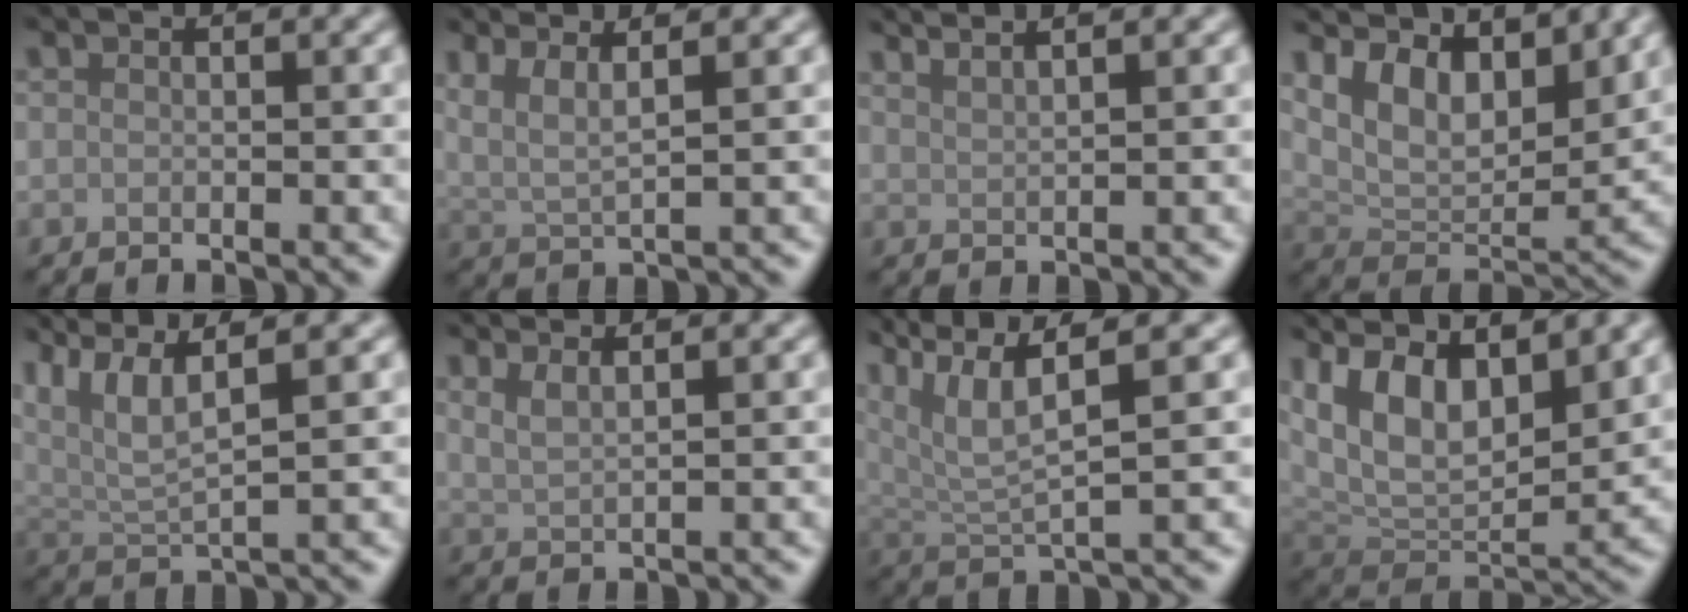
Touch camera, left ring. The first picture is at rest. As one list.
[{"total": 4.0, "force": [2.4, 0.9, 3.0], "torque": [-0.059, 0.007, 0.037]}, {"total": 4.1, "force": [3.3, 1.3, 2.2], "torque": [-0.008, 0.024, 0.019]}, {"total": 7.5, "force": [4.2, 3.5, 5.1], "torque": [-0.093, -0.009, 0.075]}, {"total": 6.4, "force": [3.9, 1.6, 4.8], "torque": [-0.107, 0.012, 0.077]}, {"total": 2.2, "force": [1.5, 0.7, 1.6], "torque": [-0.021, 0.002, 0.023]}, {"total": 6.9, "force": [3.5, 1.9, 5.6], "torque": [-0.118, 0.007, 0.071]}, {"total": 10.4, "force": [4.9, 4.8, 7.9], "torque": [-0.137, 0.006, 0.081]}]